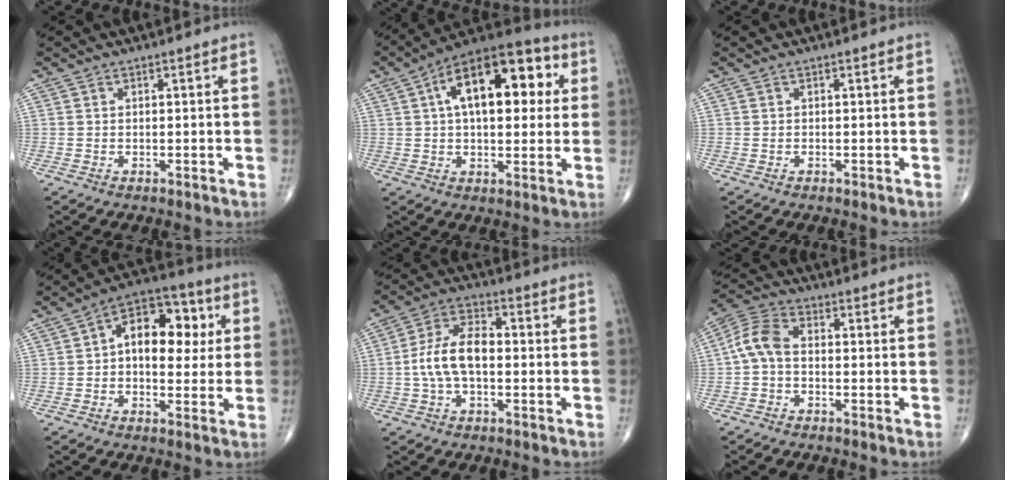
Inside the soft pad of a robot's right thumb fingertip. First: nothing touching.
{"total": 20.1, "force": [5.1, 10.2, 16.6], "torque": [-0.219, 0.024, 0.066]}
{"total": 0.0}
{"total": 13.5, "force": [2.1, 8.3, 10.5], "torque": [-0.117, 0.024, 0.022]}
{"total": 10.0, "force": [-0.8, 5.2, 8.5], "torque": [-0.172, 0.031, -0.022]}
{"total": 6.5, "force": [-0.7, 3.9, 5.2], "torque": [-0.109, 0.022, -0.027]}